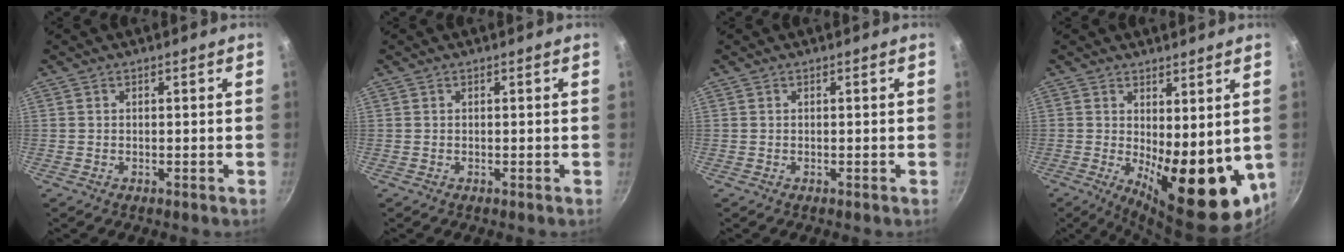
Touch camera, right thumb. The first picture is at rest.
{"total": 0.0}
{"total": 0.0}
{"total": 15.8, "force": [-0.3, 6.3, 14.4], "torque": [-0.166, -0.030, 0.013]}